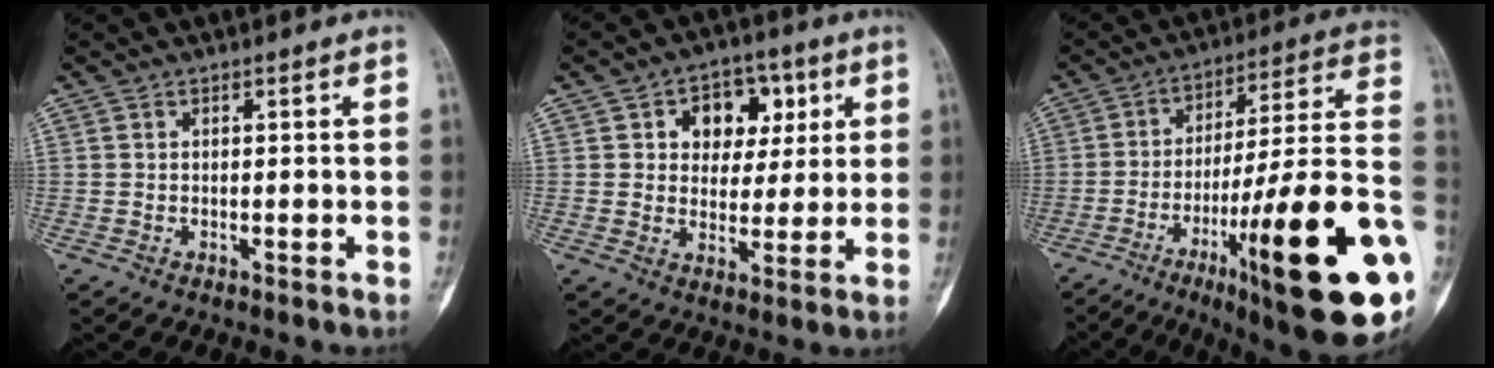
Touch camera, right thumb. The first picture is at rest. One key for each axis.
{"total": 10.6, "fx": 3.5, "fy": 7.9, "fz": 6.2, "tx": -0.038, "ty": -0.004, "tz": 0.051}
{"total": 28.9, "fx": -9.3, "fy": 4.6, "fz": 27.0, "tx": -0.346, "ty": 0.026, "tz": -0.136}